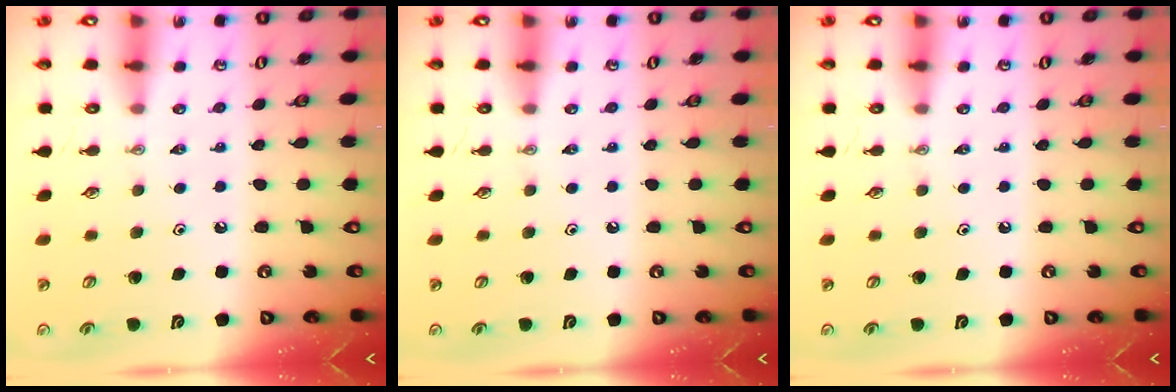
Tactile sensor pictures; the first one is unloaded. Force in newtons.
{"total": 0.0}
{"total": 0.0}